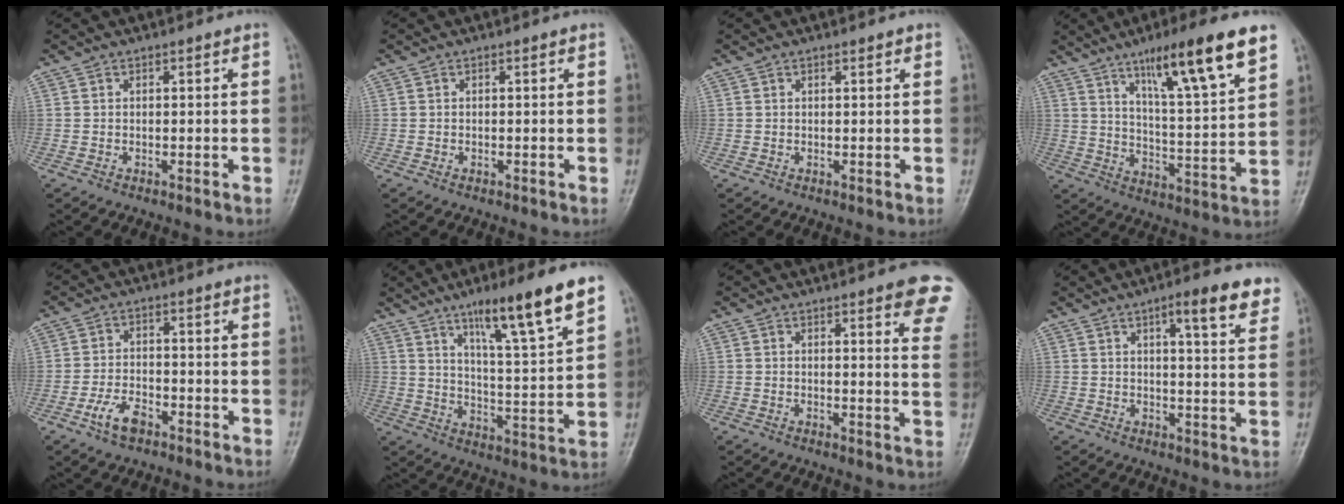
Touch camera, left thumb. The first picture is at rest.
{"total": 0.0}
{"total": 0.7, "force": [0.5, 0.2, 0.5], "torque": [-0.008, -0.001, 0.006]}
{"total": 17.4, "force": [10.5, 2.4, 13.7], "torque": [-0.203, -0.048, 0.172]}
{"total": 5.3, "force": [-3.1, 2.7, 3.3], "torque": [-0.065, 0.017, -0.058]}
{"total": 15.9, "force": [10.0, 1.6, 12.2], "torque": [-0.187, -0.050, 0.165]}
{"total": 10.6, "force": [6.6, 2.2, 8.1], "torque": [-0.067, -0.025, 0.063]}
{"total": 8.6, "force": [5.3, 1.8, 6.6], "torque": [-0.072, -0.026, 0.069]}